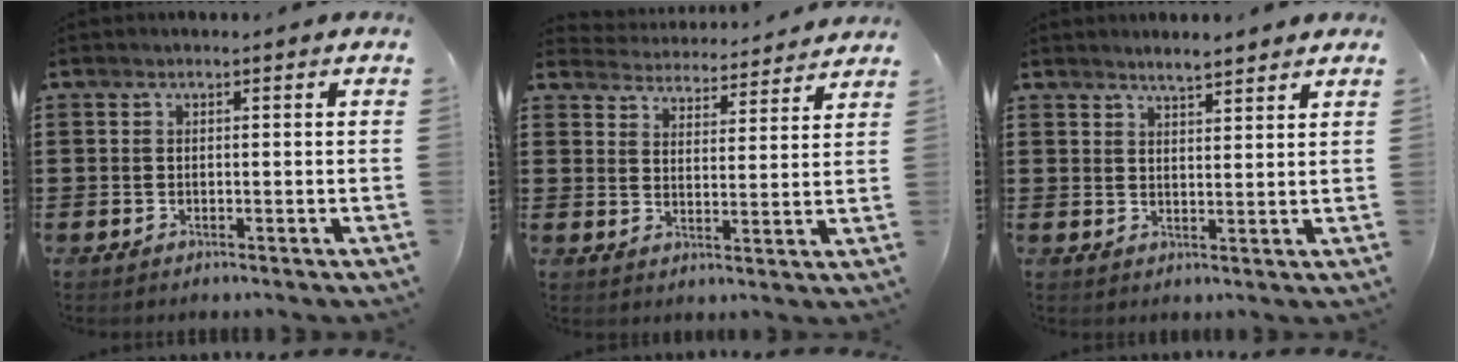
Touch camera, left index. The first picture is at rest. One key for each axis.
{"total": 4.4, "fx": 4.4, "fy": -0.1, "fz": -0.4, "tx": -0.015, "ty": -0.032, "tz": 0.074}
{"total": 2.7, "fx": 2.6, "fy": 0.0, "fz": 0.7, "tx": -0.018, "ty": -0.002, "tz": 0.048}